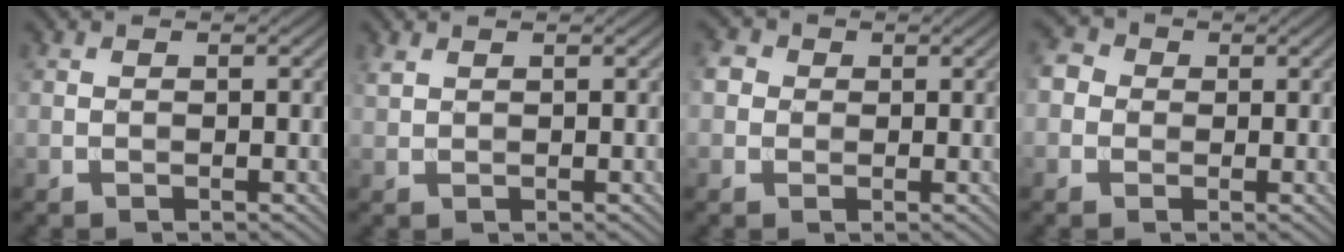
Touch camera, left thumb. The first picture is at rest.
{"total": 1.0, "force": [0.8, 0.3, 0.5], "torque": [-0.019, 0.000, 0.019]}
{"total": 2.9, "force": [0.4, 2.6, 1.0], "torque": [-0.033, 0.008, 0.000]}
{"total": 3.0, "force": [-0.1, 2.8, 1.0], "torque": [-0.030, 0.005, -0.009]}